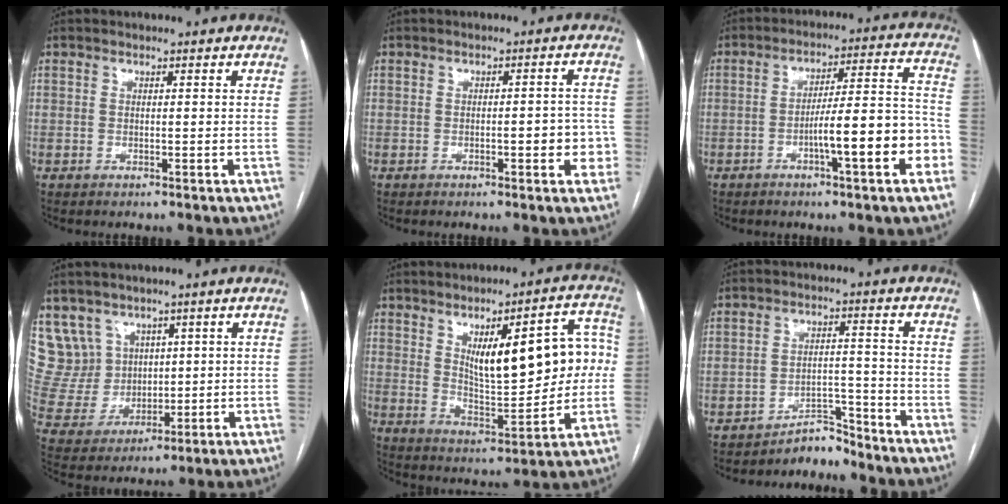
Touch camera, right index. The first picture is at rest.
{"total": 4.6, "force": [-1.5, 1.6, 4.1], "torque": [-0.040, 0.012, -0.016]}
{"total": 12.6, "force": [-4.7, 1.3, 11.7], "torque": [-0.162, 0.024, -0.065]}
{"total": 8.8, "force": [5.4, 7.0, 0.5], "torque": [-0.024, 0.038, 0.126]}
{"total": 16.8, "force": [3.0, 5.6, 15.5], "torque": [-0.209, 0.029, 0.058]}
{"total": 4.4, "force": [-4.2, 0.9, -0.2], "torque": [0.012, 0.014, -0.068]}